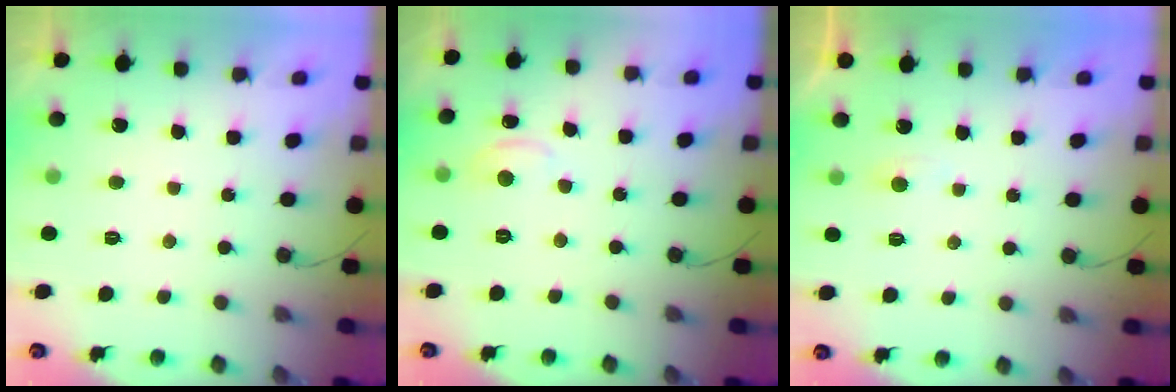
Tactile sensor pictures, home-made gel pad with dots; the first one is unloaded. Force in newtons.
{"total": 4.2, "press": 4.2, "slide": 0.6}
{"total": 2.3, "press": 2.3, "slide": 0.2}